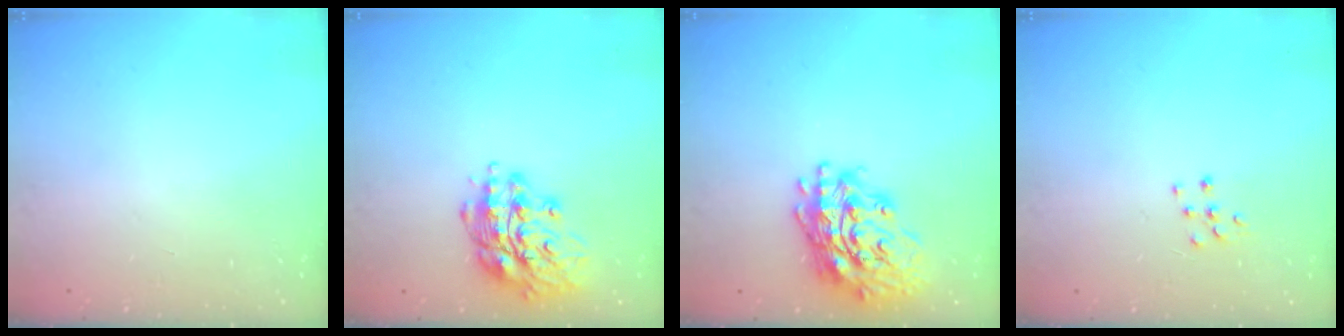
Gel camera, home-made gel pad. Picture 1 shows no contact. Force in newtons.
{"total": 16.0, "press": 15.9, "slide": 1.6}
{"total": 19.4, "press": 19.2, "slide": 3.0}
{"total": 5.3, "press": 5.3, "slide": 0.5}